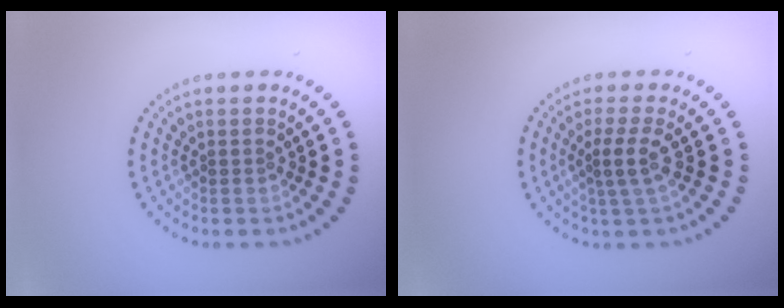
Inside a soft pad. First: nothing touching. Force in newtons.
{"total": 2.4, "press": 1.8, "slide": 1.6}